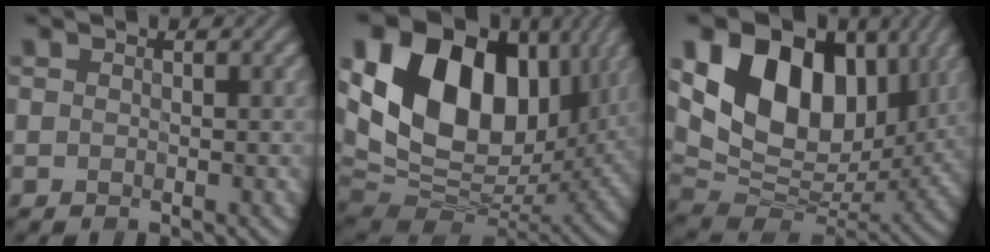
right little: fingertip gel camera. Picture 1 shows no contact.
{"total": 17.7, "force": [5.6, 11.6, 12.1], "torque": [-0.226, 0.035, 0.090]}
{"total": 14.8, "force": [5.3, 9.7, 9.9], "torque": [-0.178, 0.023, 0.088]}